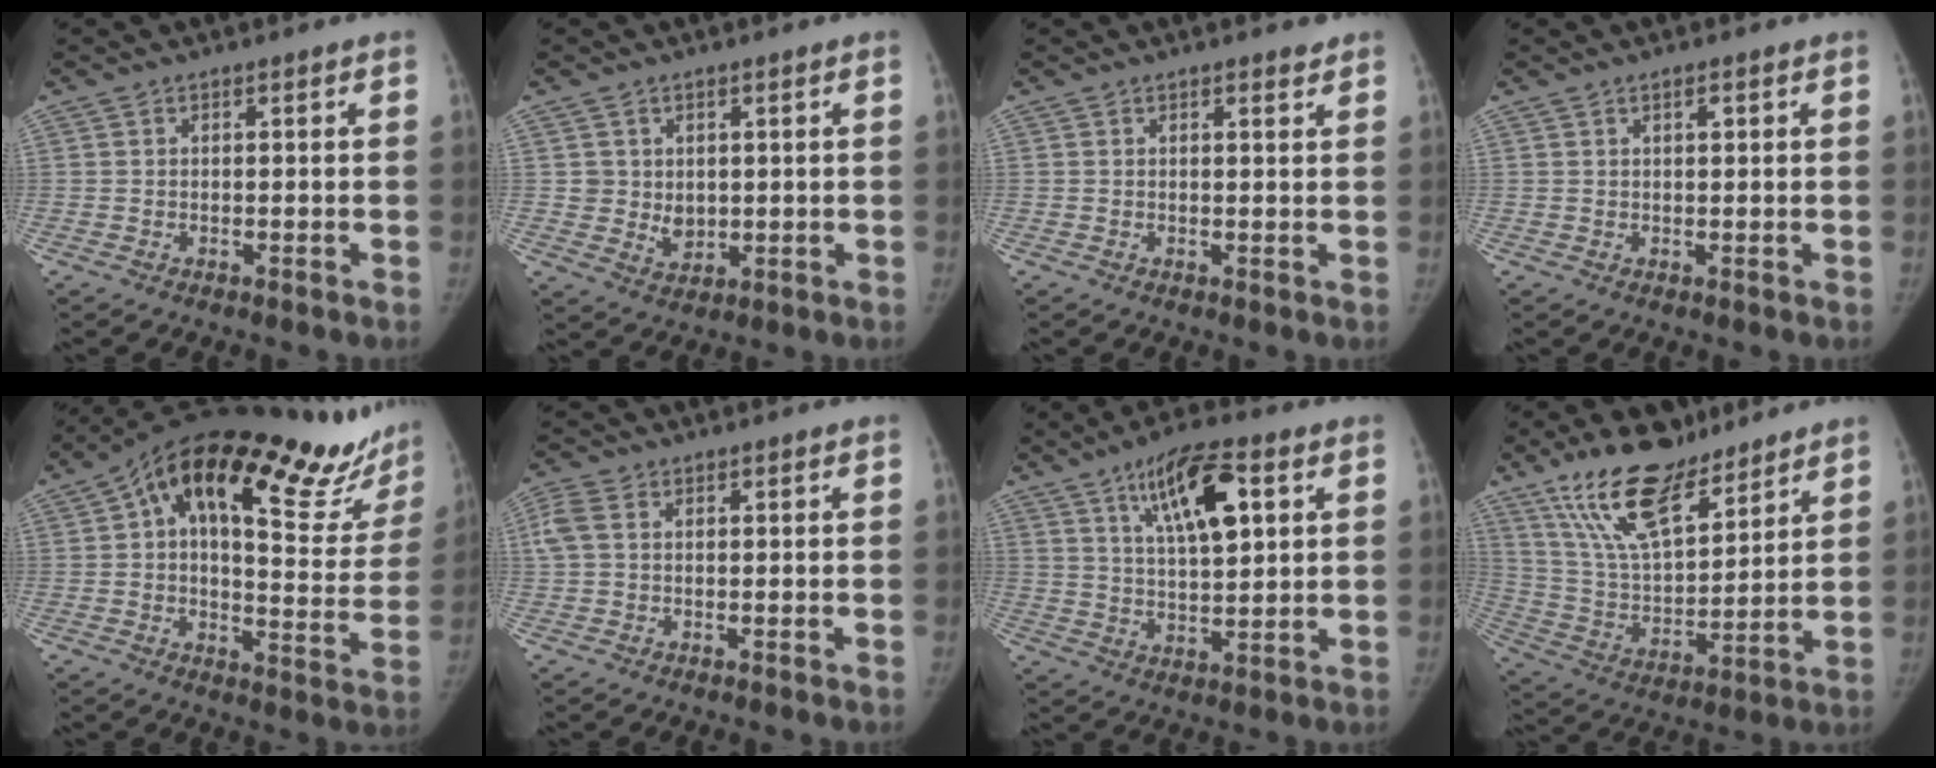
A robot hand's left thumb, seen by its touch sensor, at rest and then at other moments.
{"total": 4.1, "force": [0.8, 3.7, 1.5], "torque": [-0.008, -0.012, 0.025]}
{"total": 1.5, "force": [1.2, 0.3, 0.8], "torque": [-0.009, -0.008, 0.017]}
{"total": 1.5, "force": [0.8, 0.5, 1.2], "torque": [-0.017, -0.002, 0.012]}
{"total": 30.7, "force": [20.4, 10.6, 20.3], "torque": [-0.264, -0.041, 0.268]}
{"total": 3.6, "force": [1.0, 2.3, 2.5], "torque": [-0.080, 0.013, 0.020]}
{"total": 13.5, "force": [5.7, 4.8, 11.2], "torque": [-0.167, -0.013, 0.098]}
{"total": 19.0, "force": [13.4, 7.6, 11.2], "torque": [-0.167, -0.065, 0.251]}